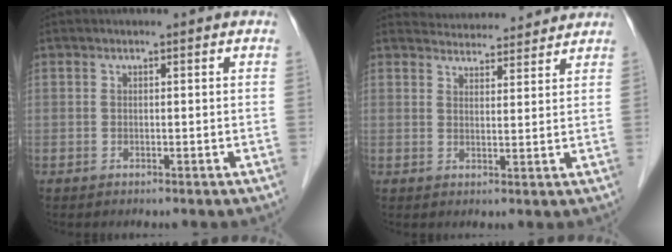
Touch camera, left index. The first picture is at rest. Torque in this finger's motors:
{"motor_torque": [0.07, -0.30, -0.03, -0.01]}